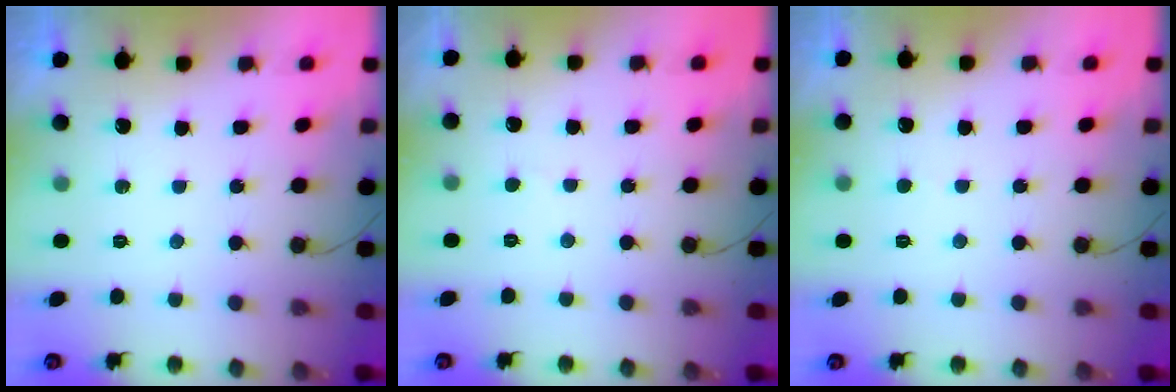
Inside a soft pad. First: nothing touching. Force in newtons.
{"total": 1.9, "press": 1.9, "slide": 0.2}
{"total": 1.7, "press": 1.7, "slide": 0.1}